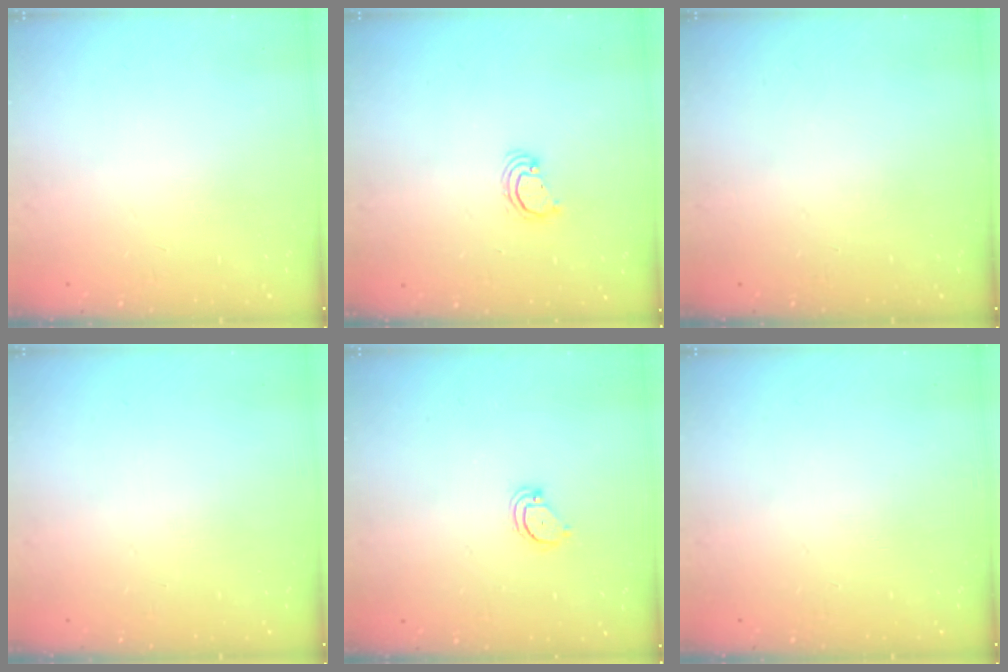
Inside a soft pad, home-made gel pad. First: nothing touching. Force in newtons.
{"total": 2.8, "press": 2.8, "slide": 0.2}
{"total": 0.0}
{"total": 0.0}
{"total": 2.4, "press": 2.4, "slide": 0.2}
{"total": 0.0}